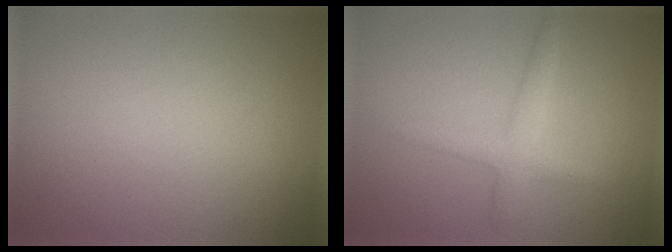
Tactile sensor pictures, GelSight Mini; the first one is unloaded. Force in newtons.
{"total": 2.4, "press": 2.4, "slide": 0.2}